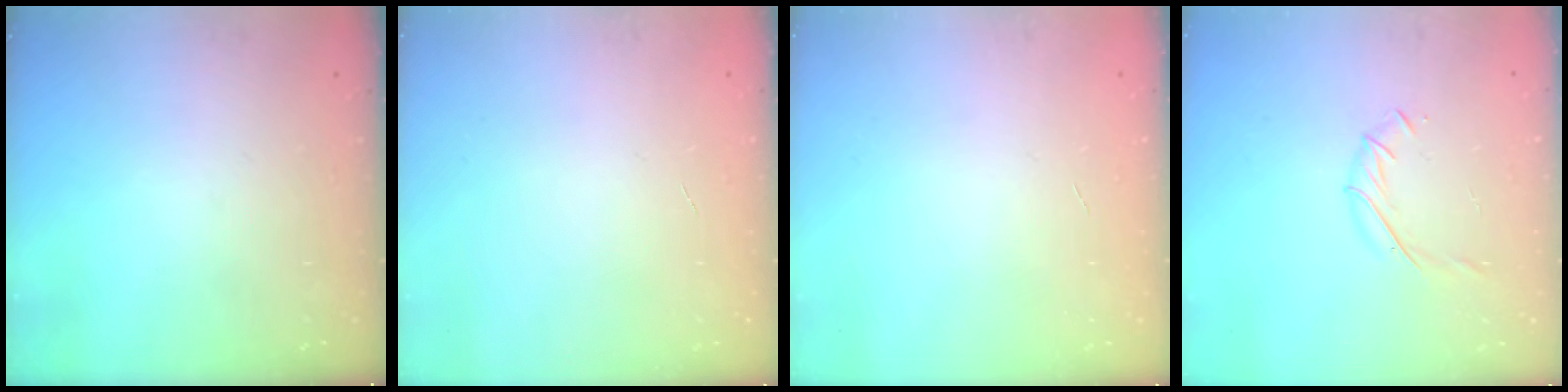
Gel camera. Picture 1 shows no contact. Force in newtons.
{"total": 0.0}
{"total": 0.0}
{"total": 4.1, "press": 3.9, "slide": 1.1}